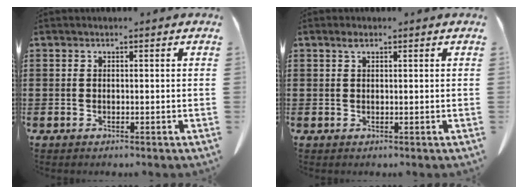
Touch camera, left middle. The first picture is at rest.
{"total": 1.2, "force": [0.6, 0.4, 0.9], "torque": [-0.020, 0.002, 0.011]}